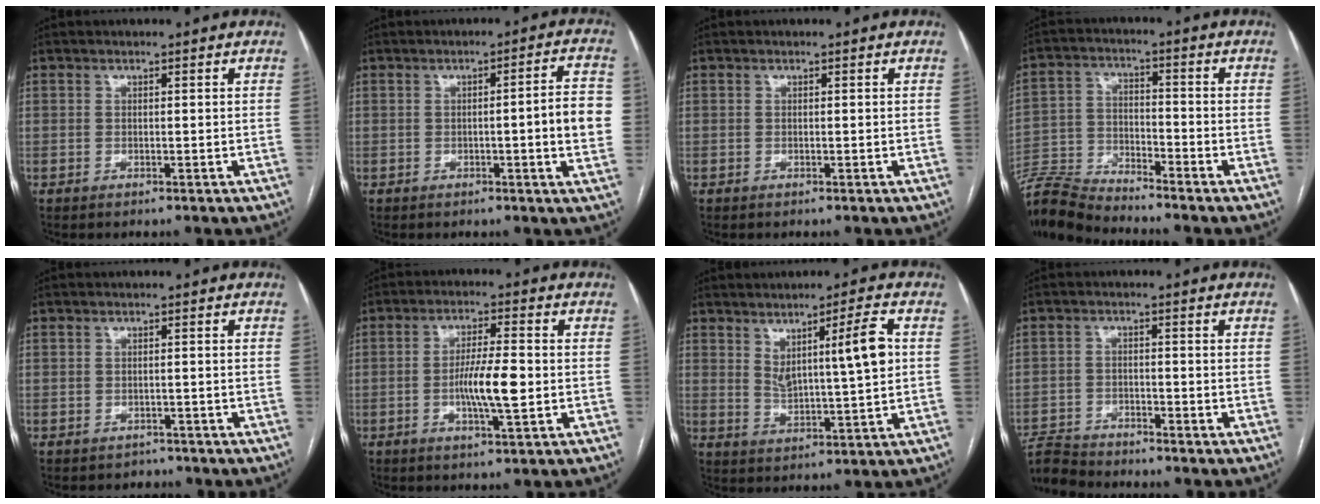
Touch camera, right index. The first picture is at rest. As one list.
[{"total": 7.3, "force": [-0.5, 0.6, 7.2], "torque": [-0.085, 0.013, -0.011]}, {"total": 0.0}, {"total": 7.9, "force": [-7.9, 0.0, 0.5], "torque": [-0.015, 0.002, -0.156]}, {"total": 1.8, "force": [-1.3, 1.1, -0.5], "torque": [-0.003, 0.007, -0.020]}, {"total": 7.4, "force": [-1.3, 0.8, 7.3], "torque": [-0.135, -0.003, -0.025]}, {"total": 7.9, "force": [2.5, 0.3, 7.5], "torque": [-0.125, -0.003, 0.045]}, {"total": 5.0, "force": [-5.0, 0.5, -0.2], "torque": [0.006, -0.006, -0.091]}]